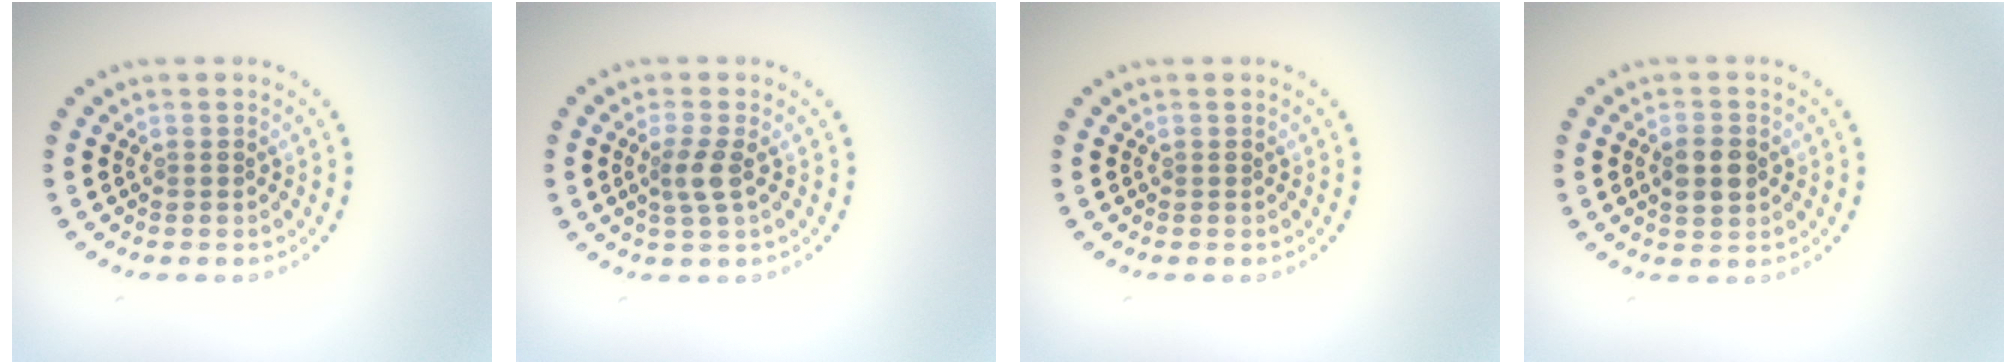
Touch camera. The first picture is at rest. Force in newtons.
{"total": 2.0, "press": 1.7, "slide": 1.1}
{"total": 0.0}
{"total": 2.8, "press": 2.8, "slide": 0.1}